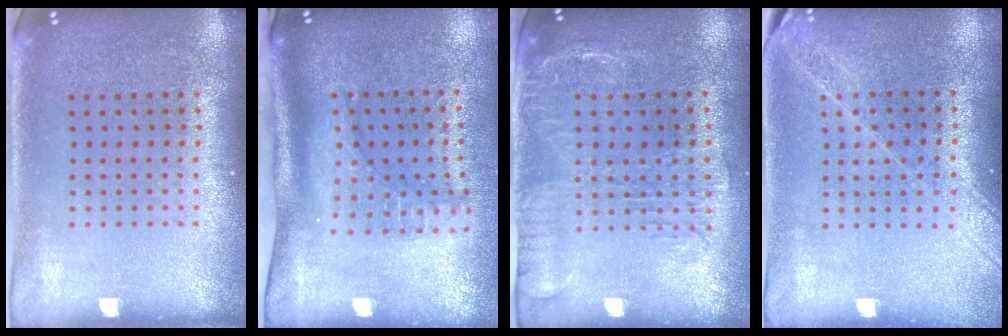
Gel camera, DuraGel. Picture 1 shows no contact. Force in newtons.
{"total": 2.2, "press": 1.6, "slide": 1.5}
{"total": 1.9, "press": 1.6, "slide": 1.1}
{"total": 1.6, "press": 1.5, "slide": 0.7}